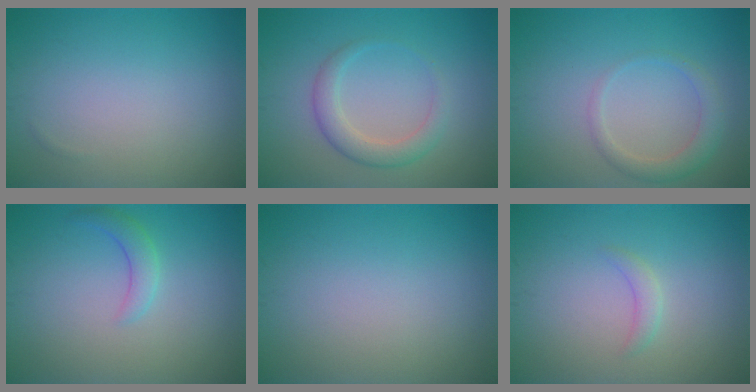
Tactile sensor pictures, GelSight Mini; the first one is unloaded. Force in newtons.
{"total": 2.9, "press": 2.9, "slide": 0.1}
{"total": 2.2, "press": 2.2, "slide": 0.3}
{"total": 1.9, "press": 1.9, "slide": 0.1}
{"total": 0.0}
{"total": 1.2, "press": 1.2, "slide": 0.0}